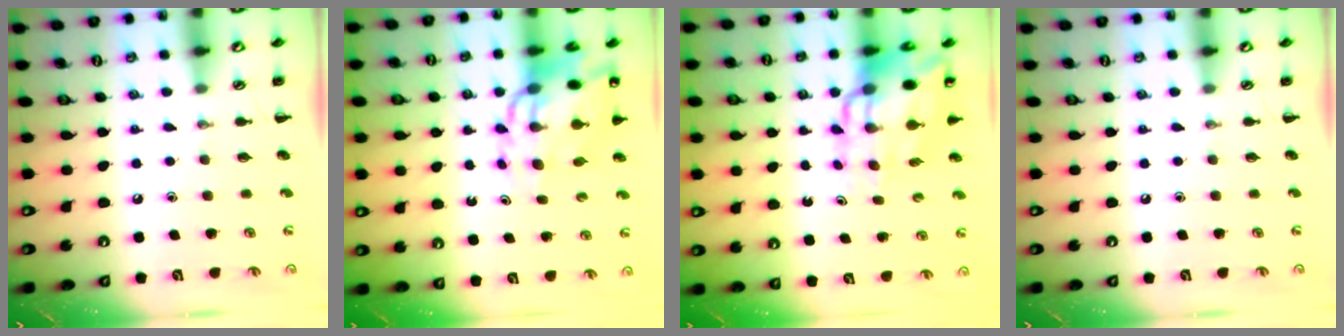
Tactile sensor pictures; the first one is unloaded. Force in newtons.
{"total": 13.3, "press": 12.7, "slide": 3.9}
{"total": 13.2, "press": 12.7, "slide": 3.6}
{"total": 0.0}